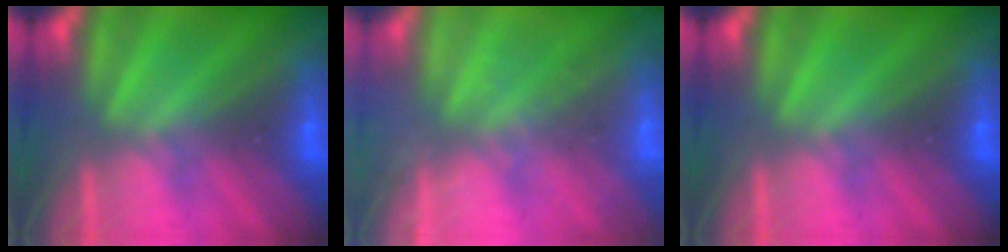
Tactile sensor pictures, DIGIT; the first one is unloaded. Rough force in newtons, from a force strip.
{"total": 1.8}
{"total": 0.0}